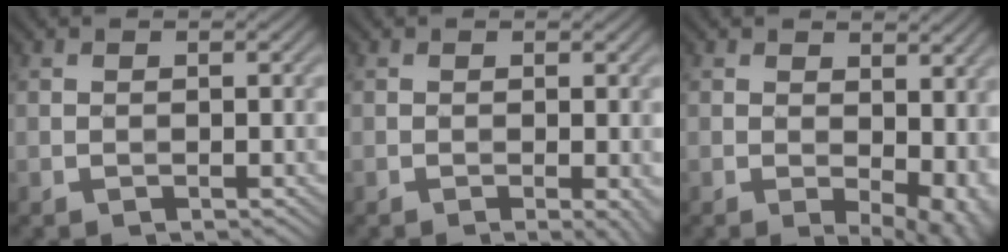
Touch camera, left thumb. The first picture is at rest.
{"total": 1.7, "force": [-0.4, 0.2, 1.6], "torque": [-0.024, -0.001, -0.009]}
{"total": 8.0, "force": [0.2, 4.5, 6.7], "torque": [-0.074, -0.008, 0.020]}